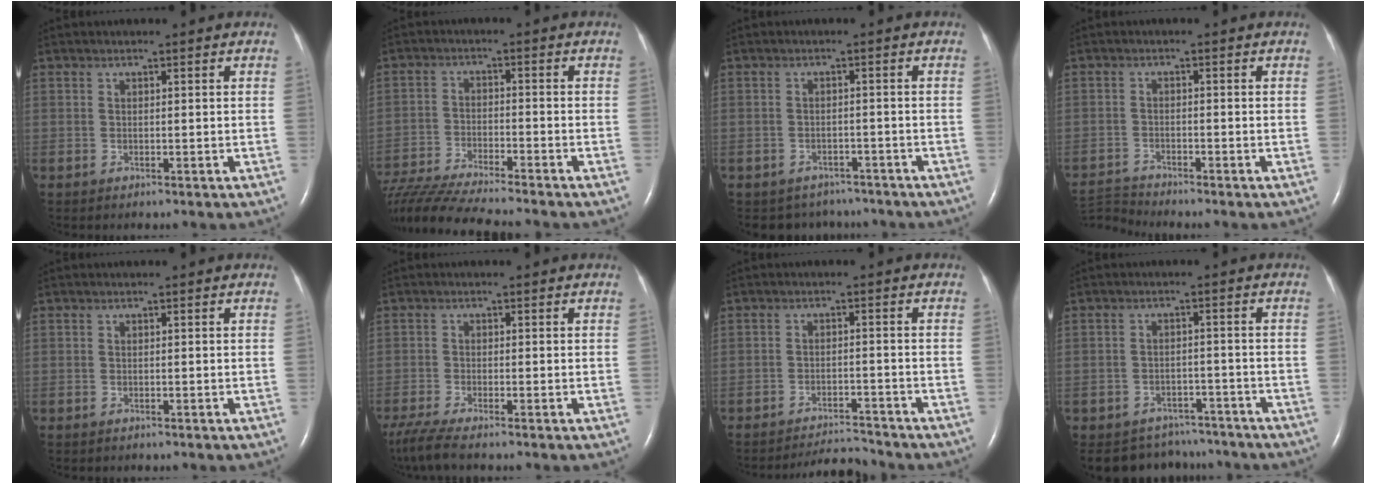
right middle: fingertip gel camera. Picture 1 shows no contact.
{"total": 15.9, "force": [-14.2, 0.3, 7.0], "torque": [-0.137, -0.024, -0.241]}
{"total": 5.2, "force": [-4.5, 2.7, -0.2], "torque": [0.005, 0.014, -0.056]}
{"total": 4.5, "force": [-4.3, -0.9, -0.6], "torque": [0.002, -0.006, -0.083]}
{"total": 0.0}
{"total": 5.0, "force": [-4.0, 0.0, 3.0], "torque": [-0.061, -0.017, -0.076]}
{"total": 4.8, "force": [-4.8, -0.4, -0.3], "torque": [0.000, -0.007, -0.080]}
{"total": 8.1, "force": [-7.3, 3.5, -0.2], "torque": [0.003, 0.021, -0.092]}